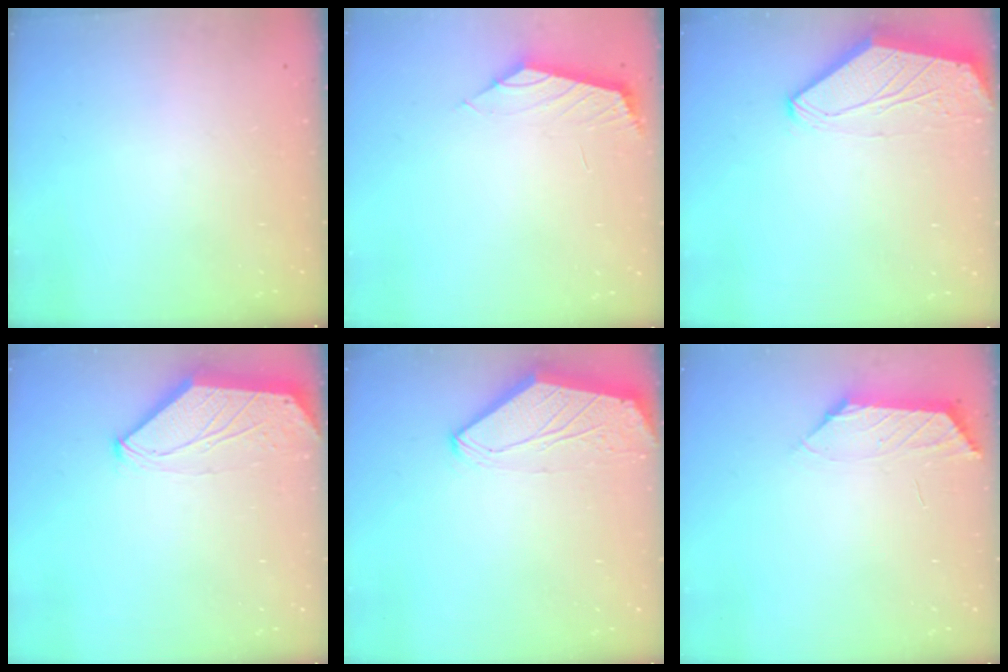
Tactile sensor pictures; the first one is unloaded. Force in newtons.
{"total": 1.1, "press": 1.0, "slide": 0.4}
{"total": 0.0}
{"total": 0.0}
{"total": 0.0}
{"total": 0.9, "press": 0.7, "slide": 0.4}